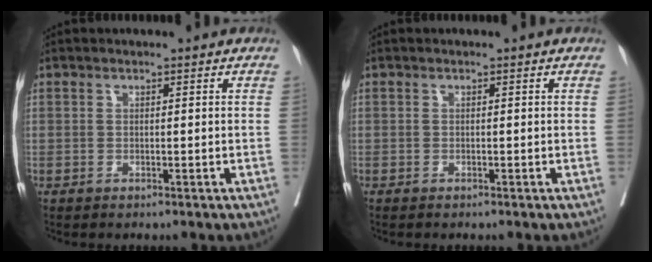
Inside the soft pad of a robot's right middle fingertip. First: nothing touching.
{"total": 0.5, "force": [-0.4, 0.1, 0.3], "torque": [-0.004, -0.001, -0.007]}